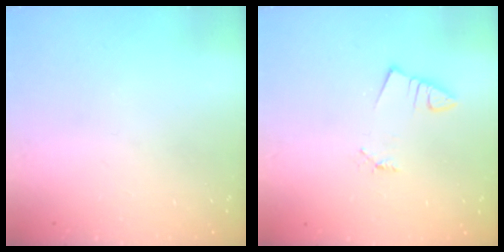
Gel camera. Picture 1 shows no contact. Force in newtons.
{"total": 0.9, "press": 0.9, "slide": 0.1}